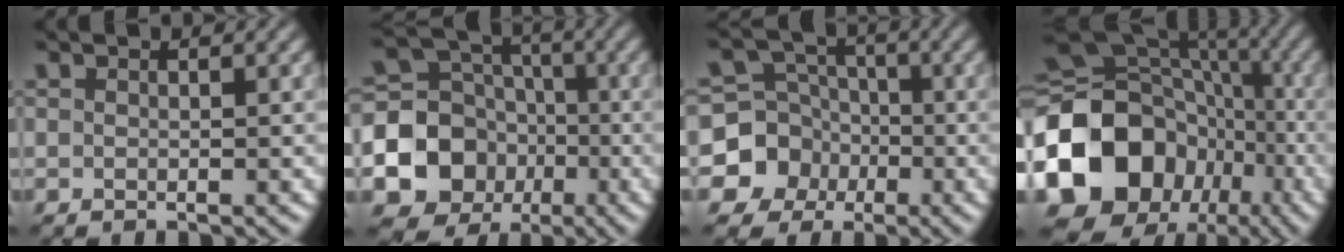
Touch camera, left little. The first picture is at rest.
{"total": 9.7, "force": [-2.9, 8.4, 3.8], "torque": [-0.103, -0.008, -0.056]}
{"total": 7.6, "force": [-2.8, 6.9, 1.6], "torque": [-0.032, -0.003, -0.074]}
{"total": 18.1, "force": [-5.5, 14.8, 8.9], "torque": [-0.202, 0.009, -0.109]}